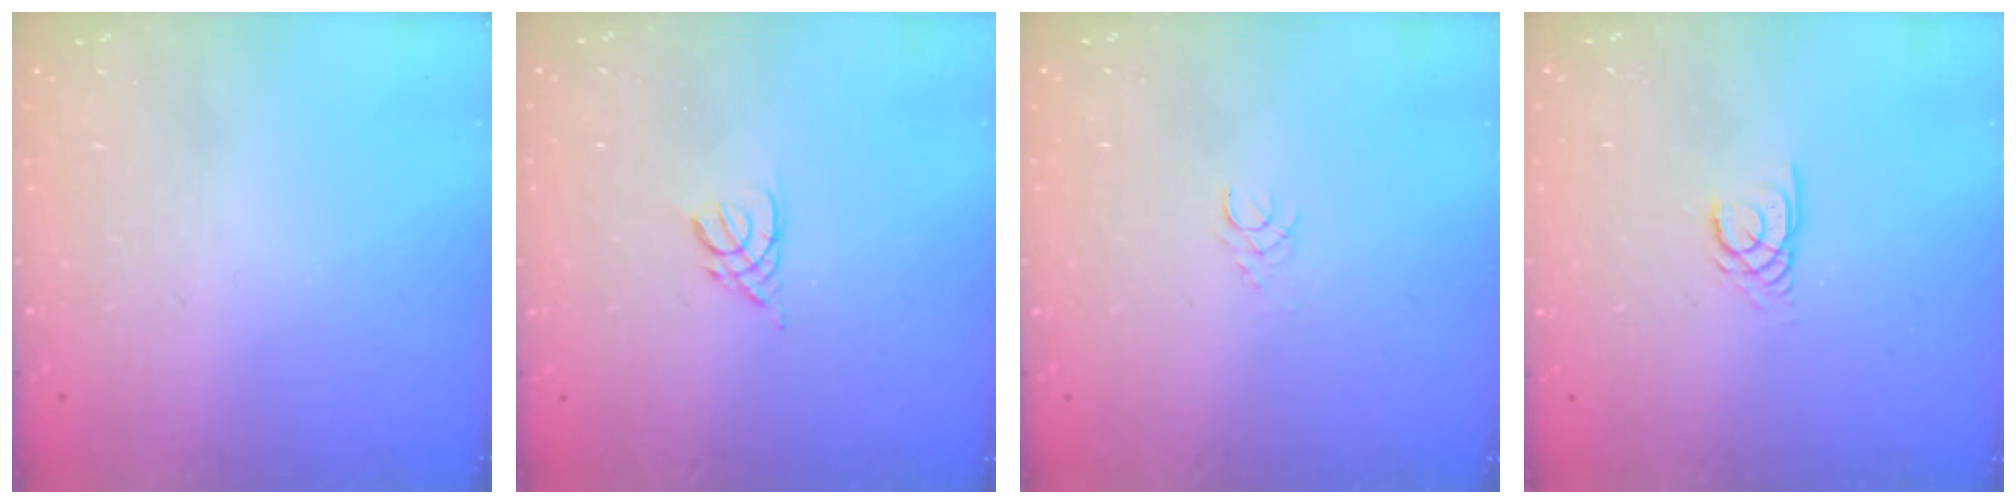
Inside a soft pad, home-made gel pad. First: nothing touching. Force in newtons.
{"total": 3.6, "press": 3.5, "slide": 0.7}
{"total": 2.4, "press": 2.4, "slide": 0.3}
{"total": 2.4, "press": 2.4, "slide": 0.2}